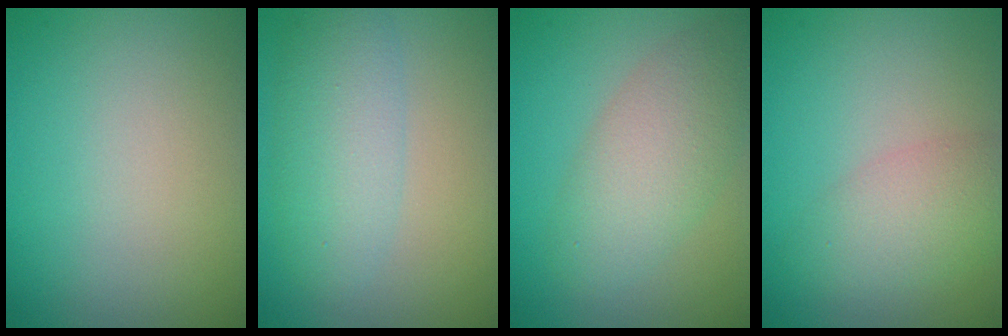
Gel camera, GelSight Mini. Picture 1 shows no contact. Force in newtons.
{"total": 4.3, "press": 4.3, "slide": 0.1}
{"total": 5.0, "press": 5.0, "slide": 0.2}
{"total": 3.4, "press": 3.4, "slide": 0.0}